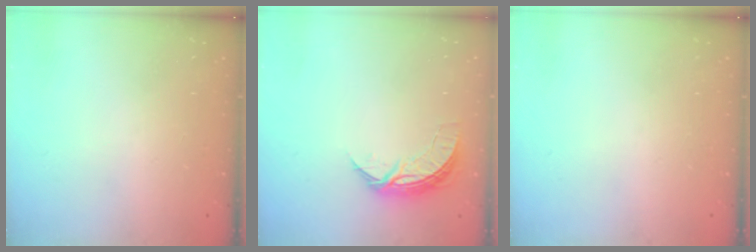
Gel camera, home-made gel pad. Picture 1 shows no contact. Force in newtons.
{"total": 7.1, "press": 7.0, "slide": 0.7}
{"total": 0.0}